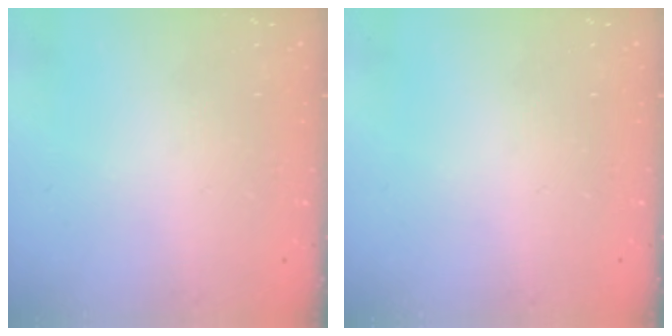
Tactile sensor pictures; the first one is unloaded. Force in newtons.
{"total": 0.0}